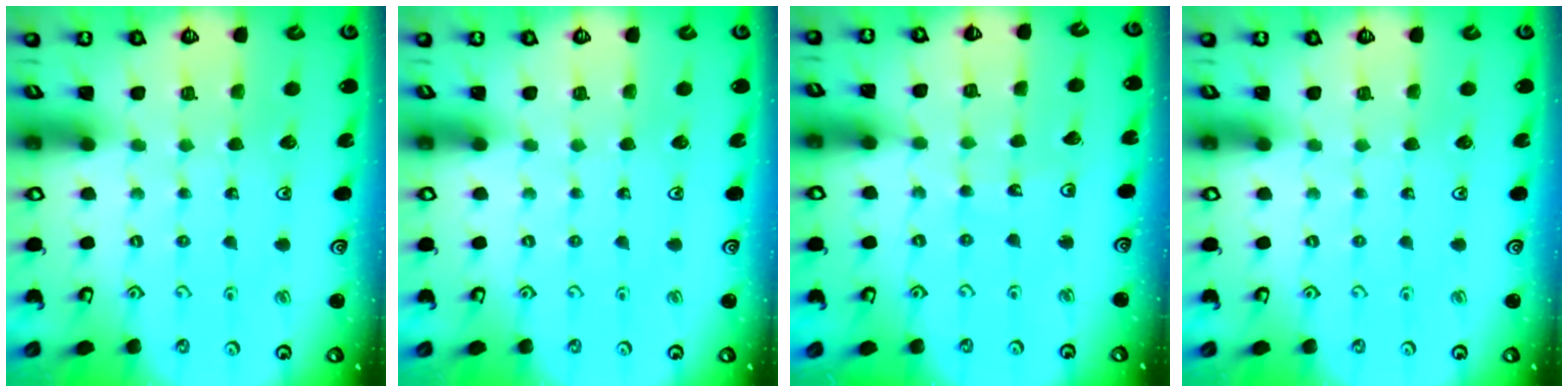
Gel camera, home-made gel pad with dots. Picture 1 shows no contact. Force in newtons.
{"total": 0.0}
{"total": 2.9, "press": 2.9, "slide": 0.3}
{"total": 0.0}